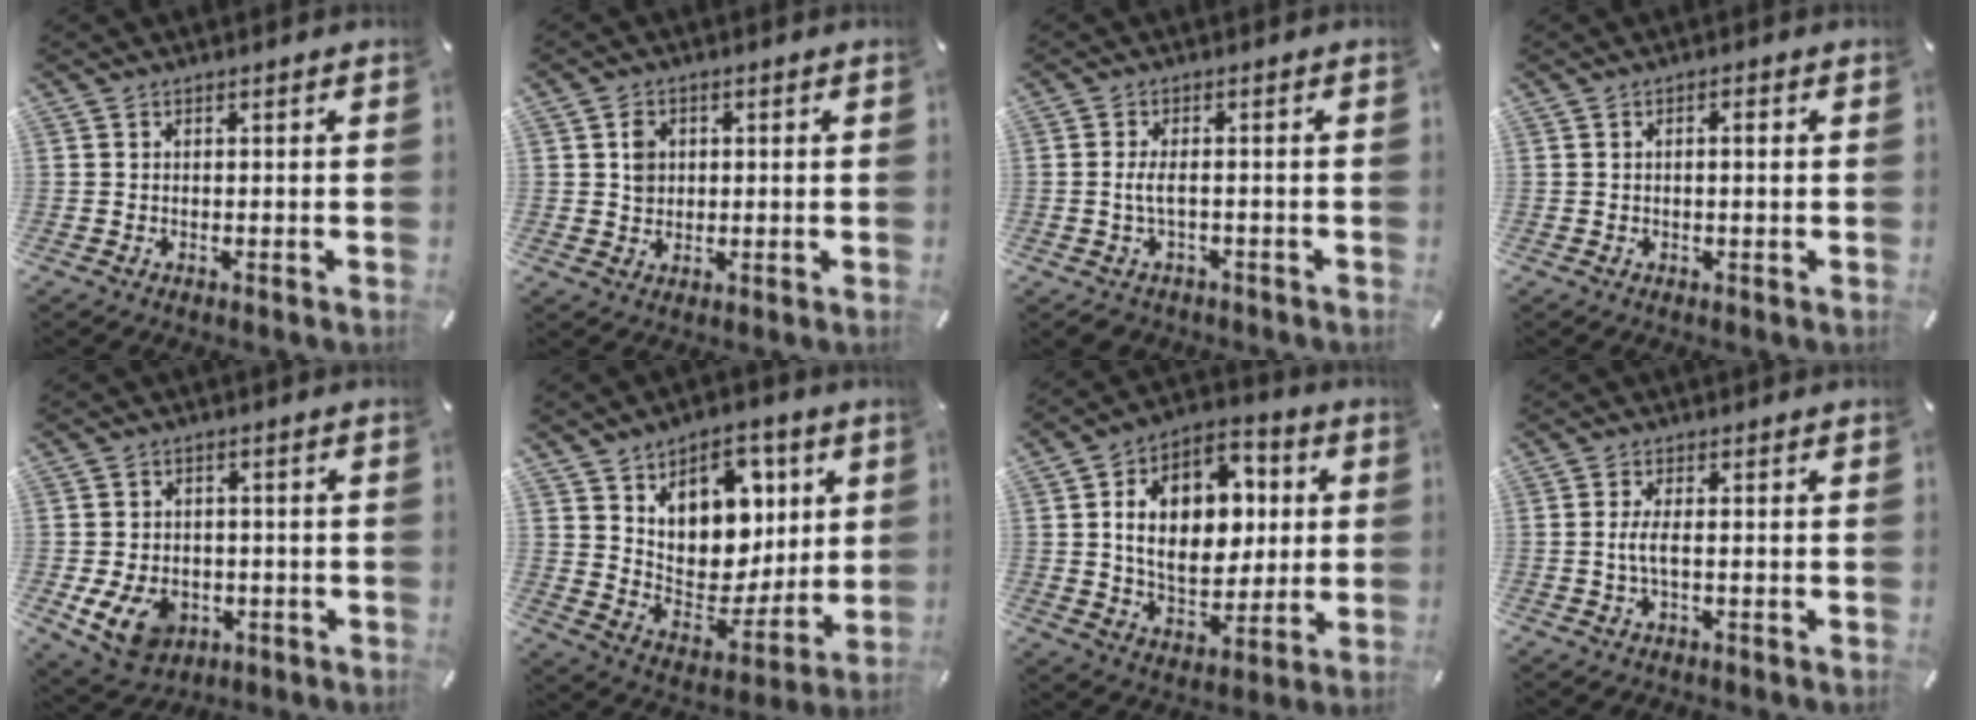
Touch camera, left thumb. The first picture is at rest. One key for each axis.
{"total": 3.7, "fx": 0.7, "fy": 3.3, "fz": 1.6, "tx": -0.020, "ty": 0.002, "tz": 0.007}
{"total": 4.2, "fx": -0.9, "fy": 2.3, "fz": 3.4, "tx": -0.074, "ty": 0.005, "tz": -0.021}
{"total": 1.7, "fx": 0.2, "fy": 0.4, "fz": 1.6, "tx": -0.030, "ty": 0.002, "tz": 0.002}
{"total": 9.3, "fx": -2.9, "fy": 7.2, "fz": 5.1, "tx": -0.105, "ty": 0.009, "tz": -0.052}
{"total": 14.0, "fx": 6.4, "fy": 10.7, "fz": 6.4, "tx": -0.093, "ty": -0.052, "tz": 0.123}
{"total": 17.2, "fx": 2.4, "fy": 12.1, "fz": 12.0, "tx": -0.204, "ty": 0.006, "tz": 0.042}
{"total": 3.7, "fx": -0.3, "fy": 0.8, "fz": 3.6, "tx": -0.080, "ty": -0.007, "tz": -0.011}